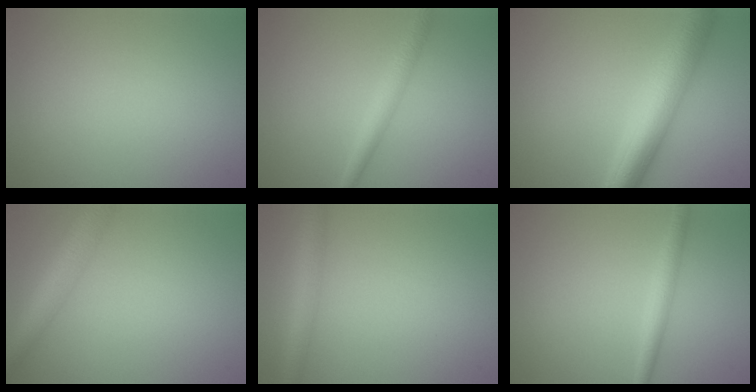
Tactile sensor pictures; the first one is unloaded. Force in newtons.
{"total": 2.3, "press": 2.3, "slide": 0.1}
{"total": 7.0, "press": 7.0, "slide": 0.2}
{"total": 5.2, "press": 5.2, "slide": 0.1}
{"total": 3.2, "press": 3.2, "slide": 0.1}
{"total": 2.0, "press": 2.0, "slide": 0.1}